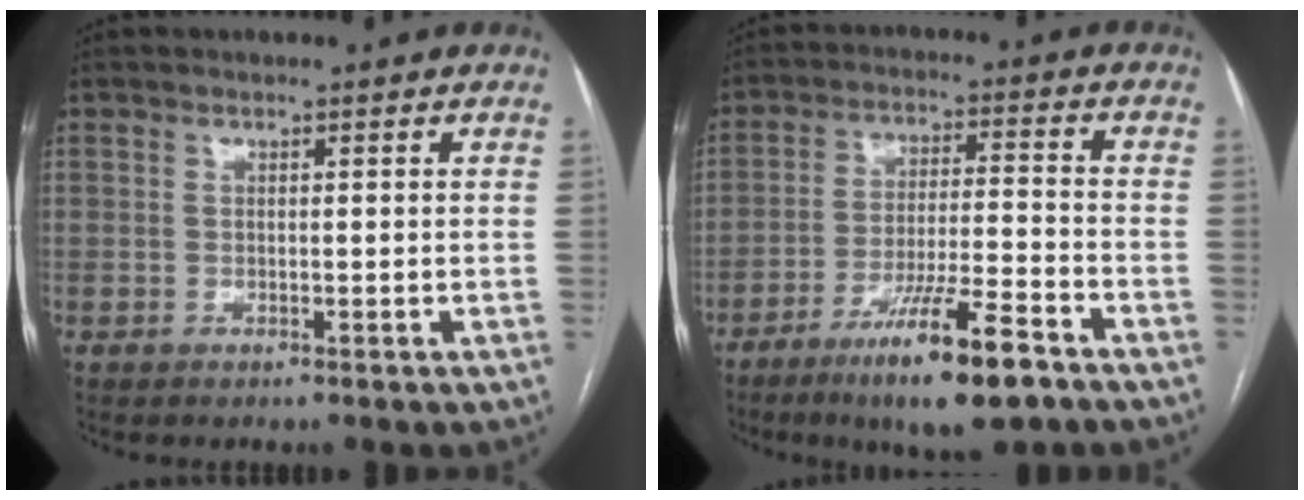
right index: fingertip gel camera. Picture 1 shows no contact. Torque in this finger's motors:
{"motor_torque": [1.07, -1.07, 0.73, 0.18]}